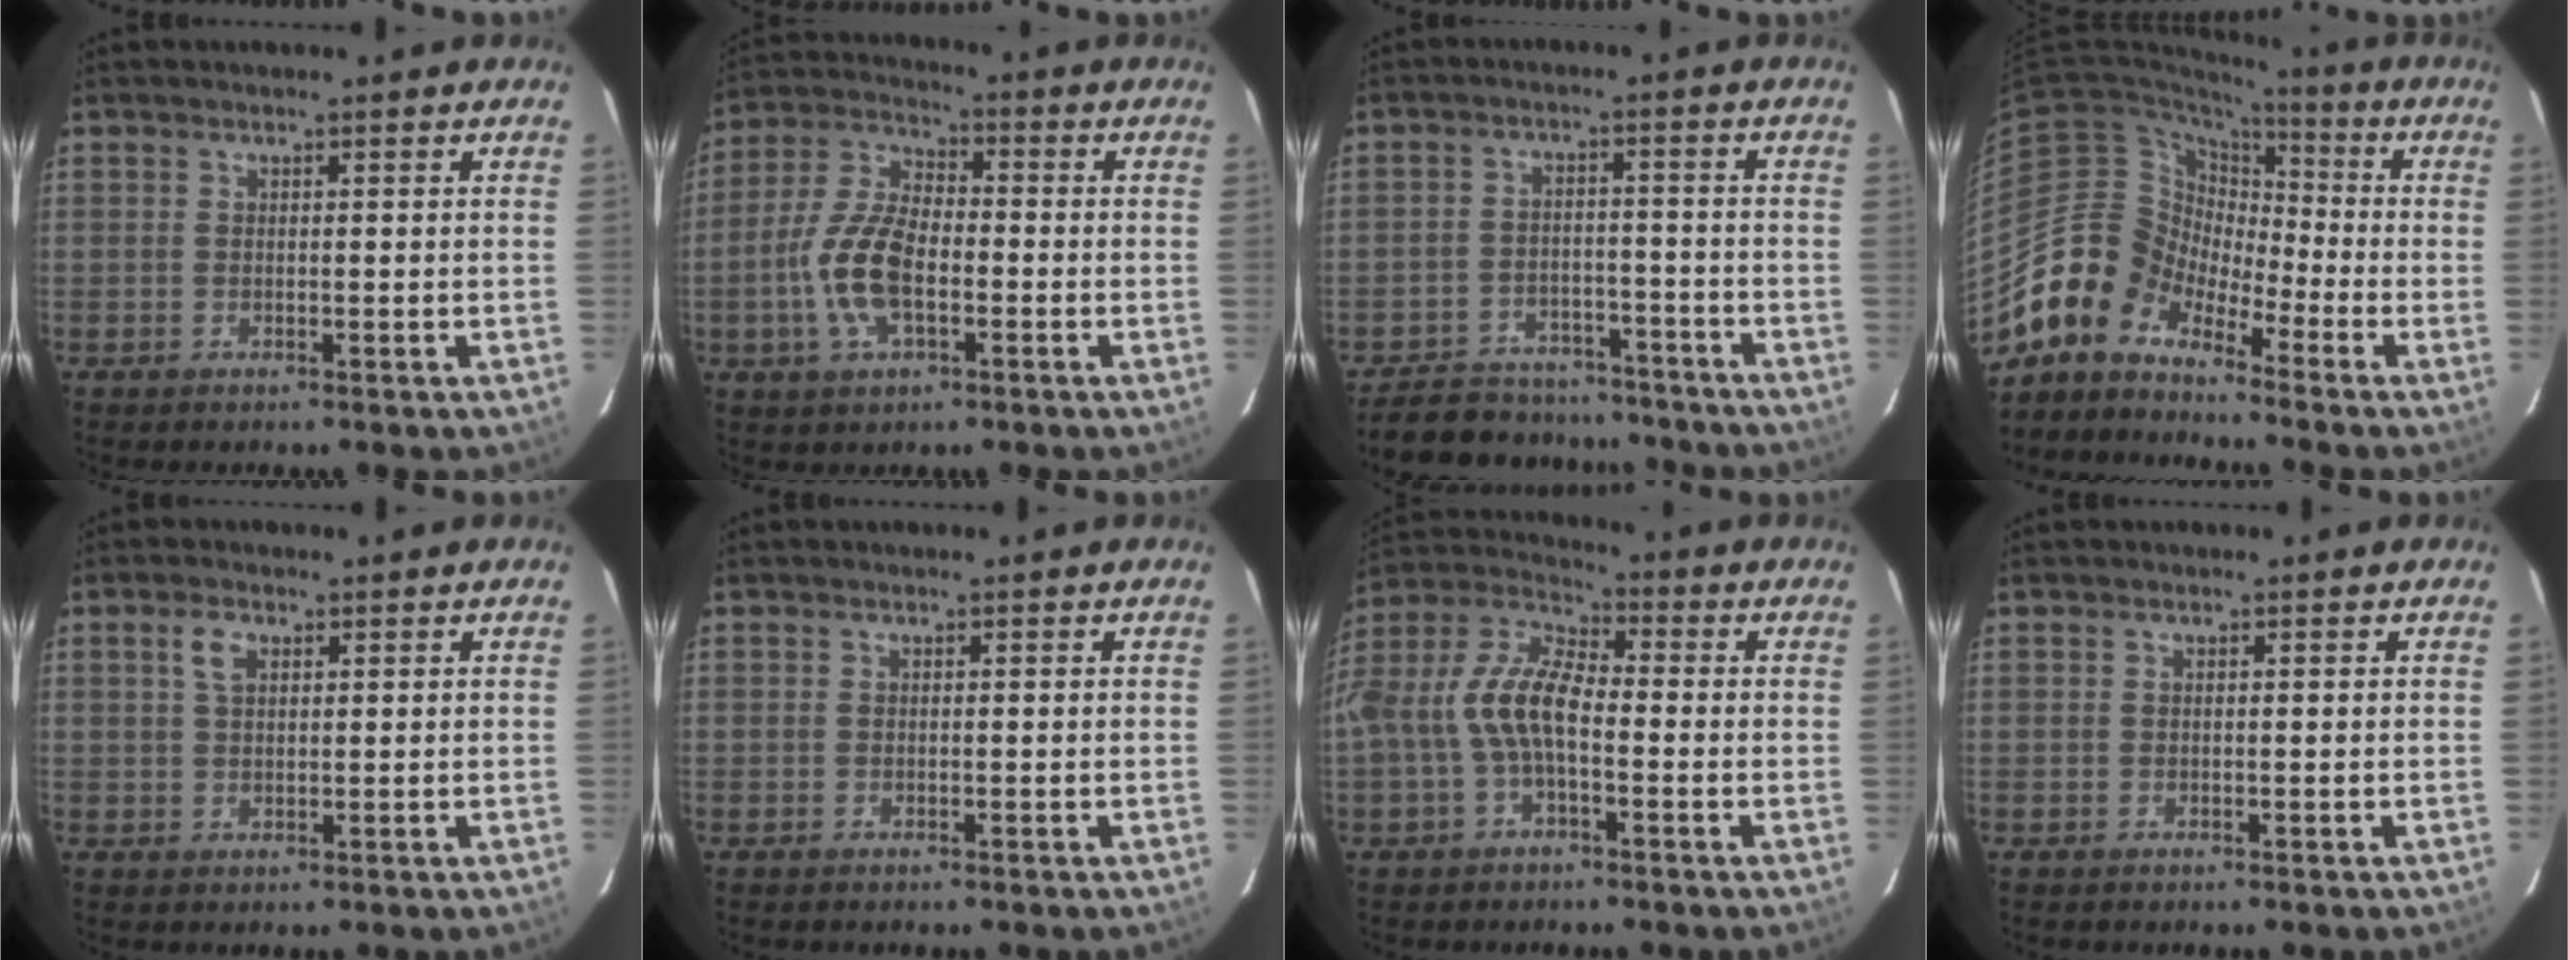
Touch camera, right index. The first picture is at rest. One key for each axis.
{"total": 12.0, "fx": -3.2, "fy": 5.8, "fz": 10.0, "tx": -0.216, "ty": 0.007, "tz": -0.063}
{"total": 16.6, "fx": -14.3, "fy": 7.0, "fz": 4.7, "tx": -0.122, "ty": 0.026, "tz": -0.193}
{"total": 10.3, "fx": -7.9, "fy": 6.5, "fz": 0.8, "tx": -0.019, "ty": 0.038, "tz": -0.167}
{"total": 3.0, "fx": 1.3, "fy": 1.8, "fz": 2.1, "tx": -0.040, "ty": 0.008, "tz": 0.024}
{"total": 0.0}
{"total": 11.4, "fx": -2.3, "fy": 5.1, "fz": 9.9, "tx": -0.211, "ty": 0.016, "tz": -0.046}
{"total": 0.0}